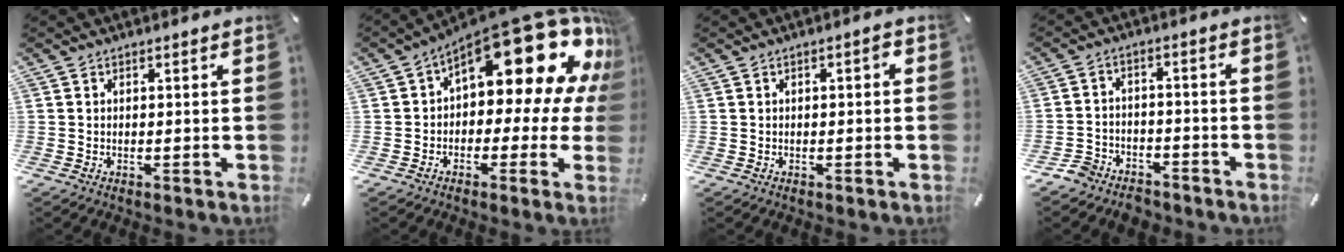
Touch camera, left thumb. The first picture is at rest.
{"total": 23.6, "force": [10.6, 10.9, 18.0], "torque": [-0.256, -0.079, 0.179]}
{"total": 1.6, "force": [-0.2, 0.6, 1.4], "torque": [-0.028, 0.007, -0.006]}
{"total": 6.0, "force": [-4.8, 3.4, 1.0], "torque": [-0.029, 0.024, -0.097]}